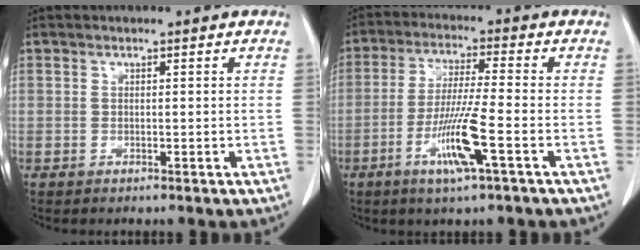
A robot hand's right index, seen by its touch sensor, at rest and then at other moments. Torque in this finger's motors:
{"motor_torque": [0.80, -0.38, 0.26, 0.18]}